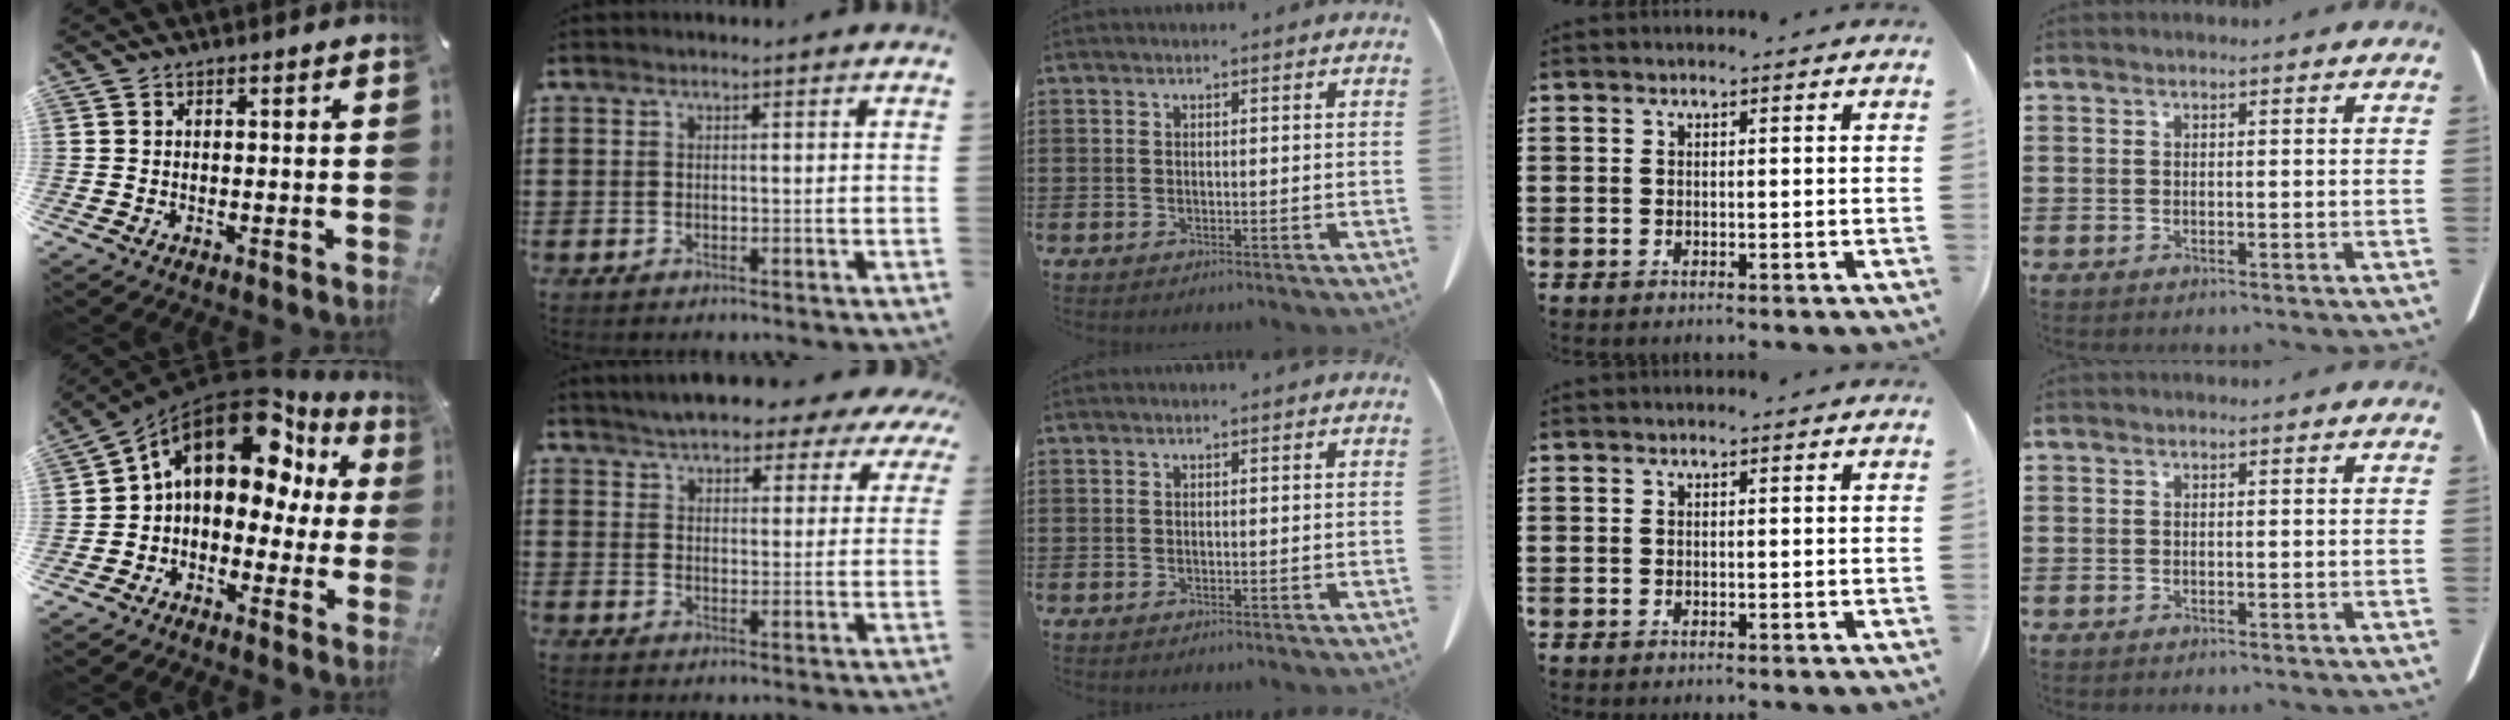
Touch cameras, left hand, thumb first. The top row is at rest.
{"thumb": {"total": 16.3, "force": [6.7, 10.3, 10.8], "torque": [-0.172, -0.037, 0.108]}, "index": {"total": 5.3, "force": [5.1, 0.8, 1.3], "torque": [-0.050, -0.019, 0.089]}}